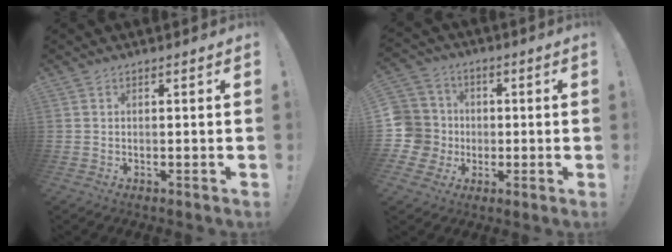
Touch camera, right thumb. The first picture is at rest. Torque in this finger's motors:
{"motor_torque": [0.25, 0.14, -0.09, -0.49, 0.00]}